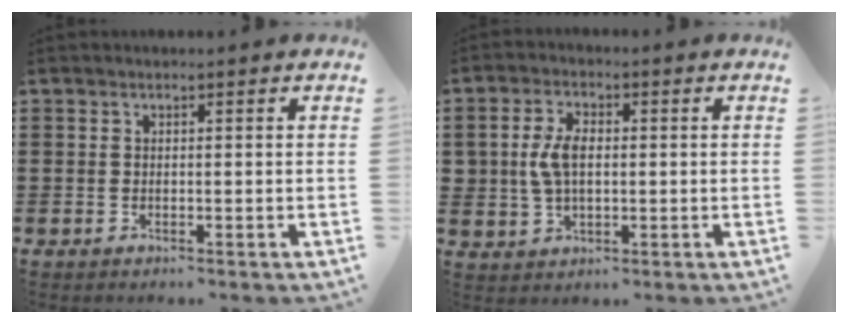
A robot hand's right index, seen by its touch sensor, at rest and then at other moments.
{"total": 5.4, "force": [0.4, 3.2, 4.3], "torque": [-0.105, 0.007, 0.001]}